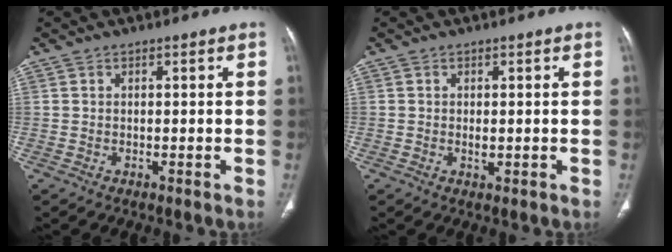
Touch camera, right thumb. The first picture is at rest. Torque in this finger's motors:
{"motor_torque": [3.43, 1.58, 1.38, -1.37, 0.26]}